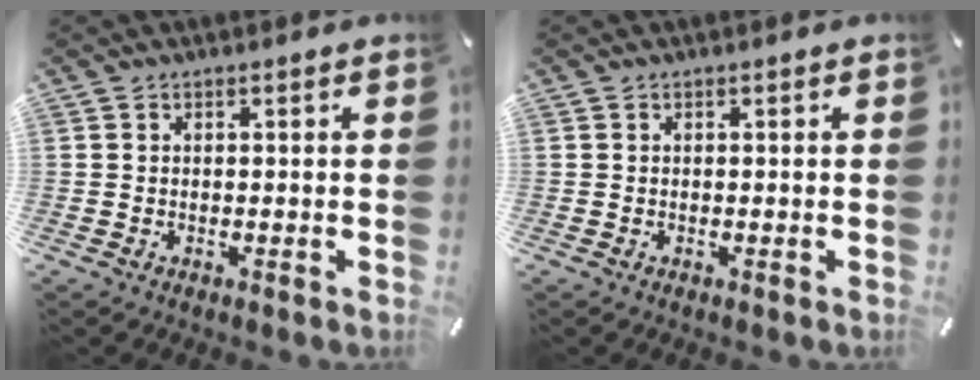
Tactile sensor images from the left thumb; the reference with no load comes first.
{"total": 0.0}